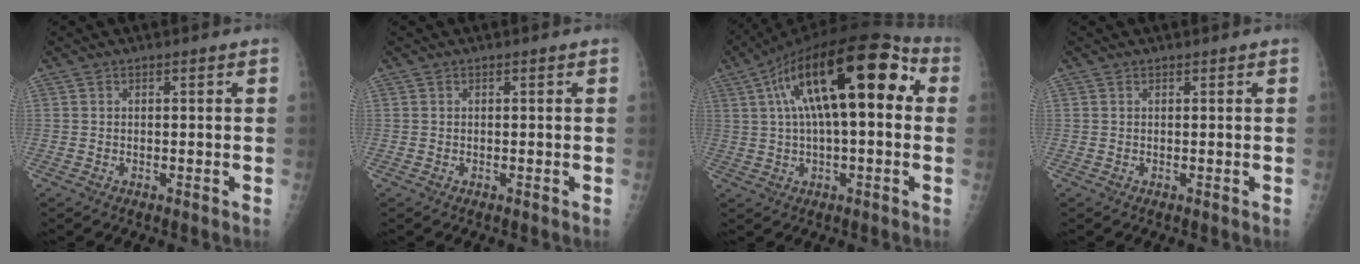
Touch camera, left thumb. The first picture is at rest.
{"total": 0.0}
{"total": 21.2, "force": [4.8, 8.7, 18.7], "torque": [-0.289, 0.044, 0.066]}
{"total": 0.0}